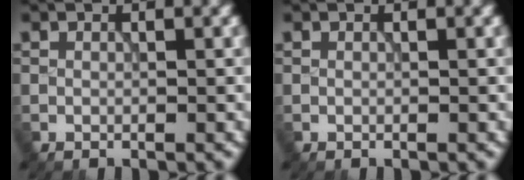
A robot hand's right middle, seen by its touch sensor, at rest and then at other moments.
{"total": 0.0}